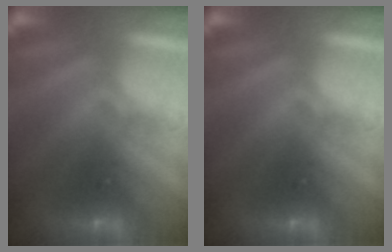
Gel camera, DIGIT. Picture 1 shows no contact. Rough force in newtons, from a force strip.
{"total": 0.0}